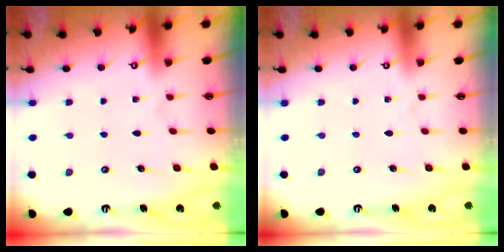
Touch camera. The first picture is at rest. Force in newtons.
{"total": 0.0}